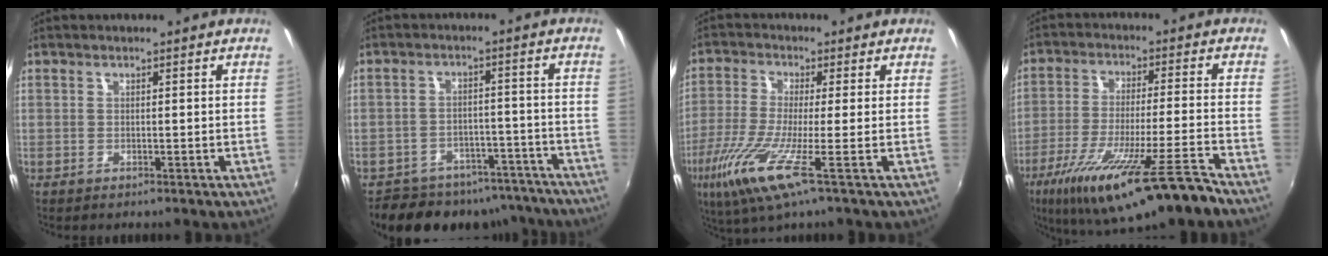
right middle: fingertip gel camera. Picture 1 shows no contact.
{"total": 17.0, "force": [-14.4, 7.5, 4.9], "torque": [-0.100, 0.025, -0.178]}
{"total": 10.7, "force": [-4.7, -0.2, 9.7], "torque": [-0.225, -0.029, -0.094]}
{"total": 19.5, "force": [-13.6, 0.6, 14.0], "torque": [-0.258, -0.066, -0.221]}